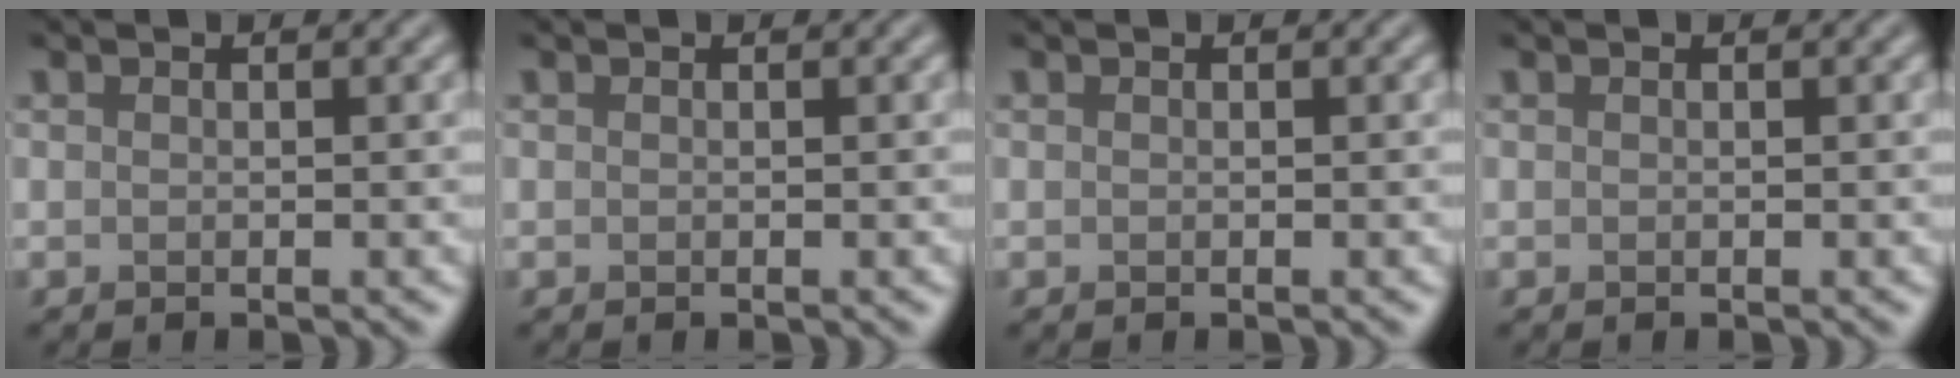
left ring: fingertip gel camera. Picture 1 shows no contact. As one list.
[{"total": 0.0}, {"total": 0.0}, {"total": 0.0}]